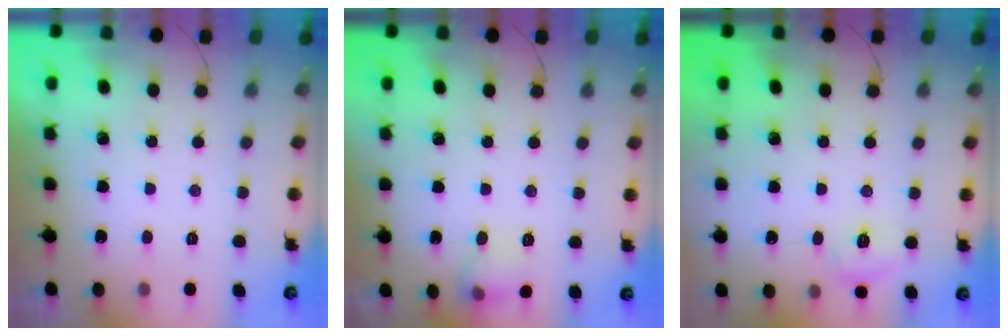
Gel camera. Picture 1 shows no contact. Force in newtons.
{"total": 7.8, "press": 7.7, "slide": 1.2}
{"total": 5.1, "press": 4.9, "slide": 1.3}